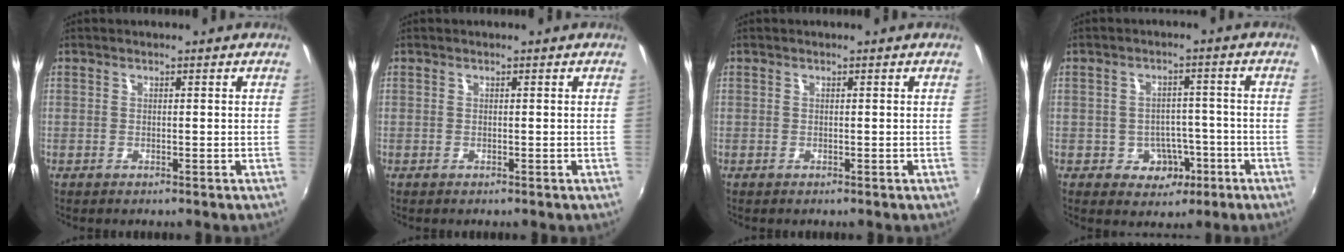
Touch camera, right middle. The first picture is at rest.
{"total": 0.0}
{"total": 0.0}
{"total": 5.9, "force": [-2.6, 4.9, 2.1], "torque": [-0.042, 0.015, -0.020]}